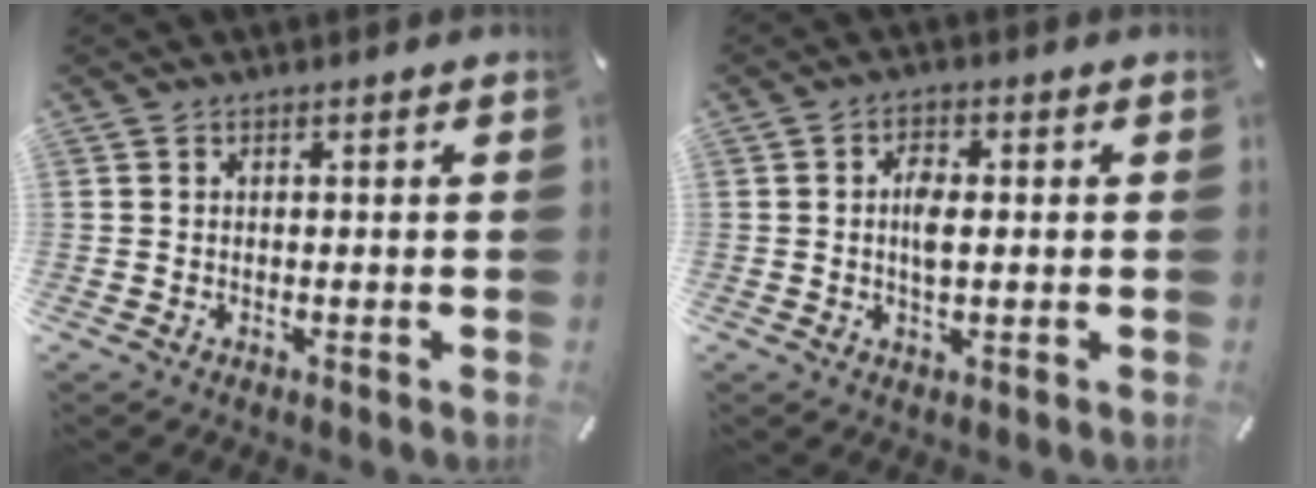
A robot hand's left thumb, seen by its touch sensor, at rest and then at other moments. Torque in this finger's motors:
{"motor_torque": [0.12, 0.10, 0.24, 0.25, 0.08]}